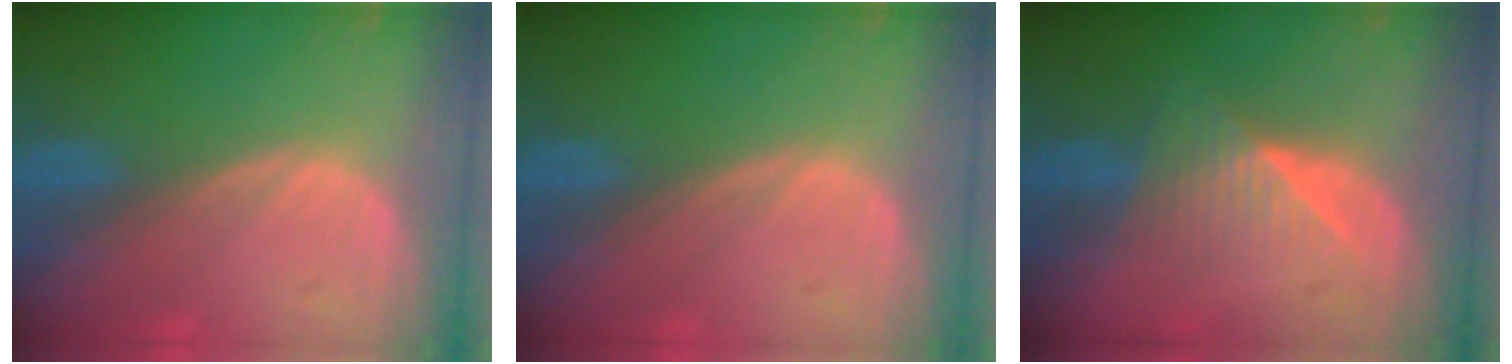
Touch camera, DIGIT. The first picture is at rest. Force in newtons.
{"total": 0.0}
{"total": 6.3, "press": 5.5, "slide": 3.0}